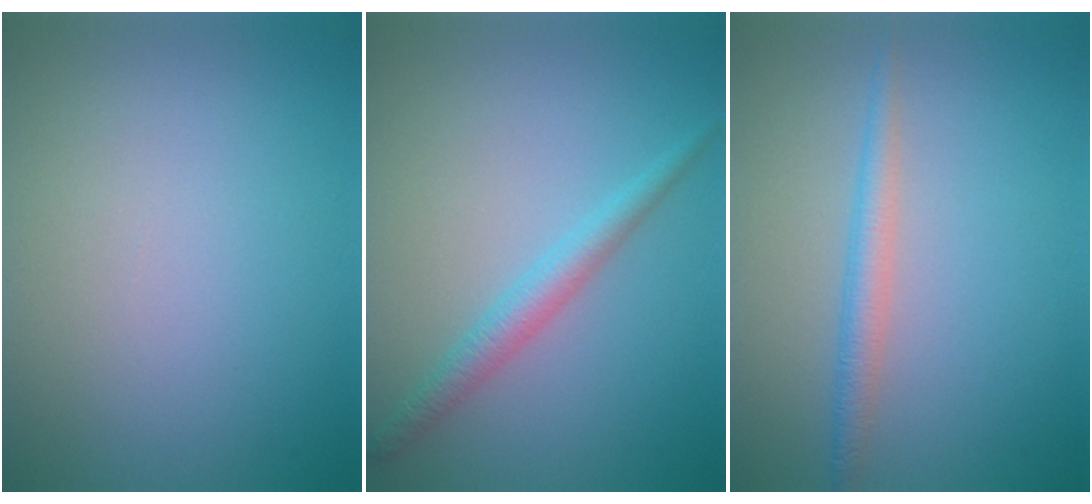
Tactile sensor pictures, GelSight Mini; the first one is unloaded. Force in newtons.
{"total": 2.4, "press": 2.4, "slide": 0.0}
{"total": 2.1, "press": 2.1, "slide": 0.1}